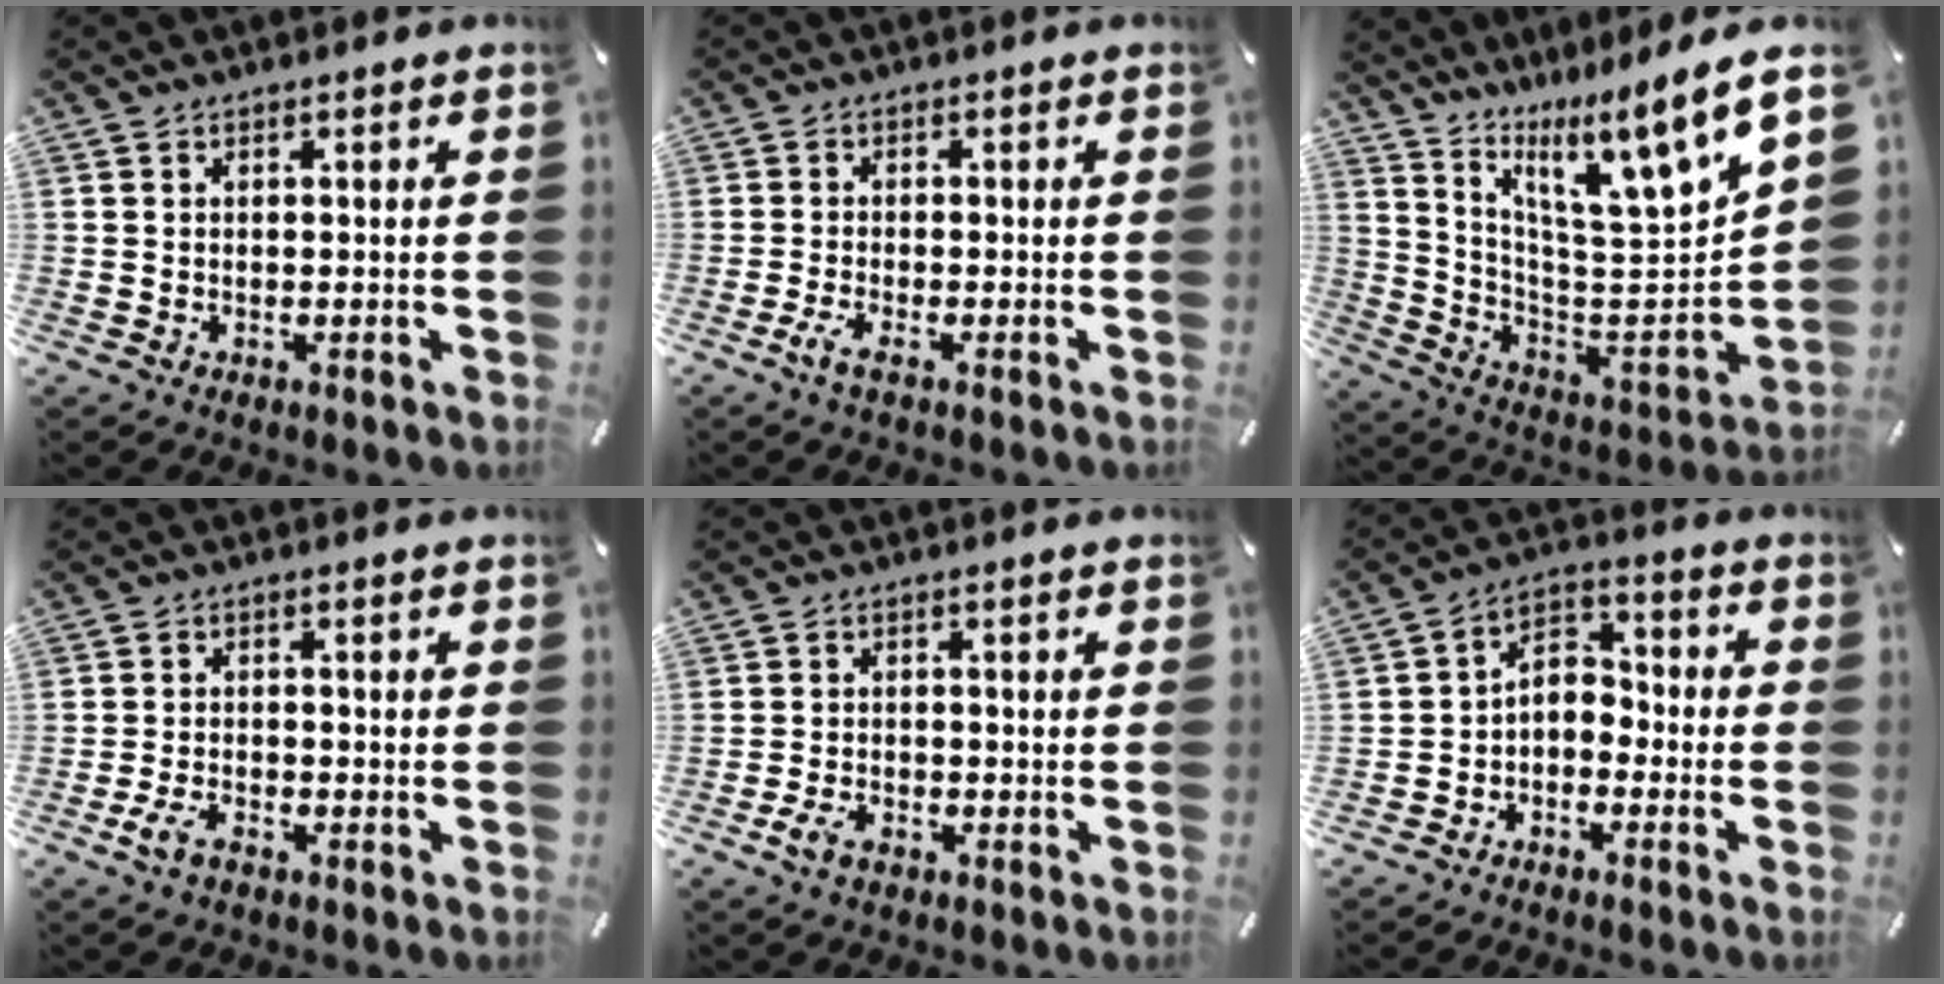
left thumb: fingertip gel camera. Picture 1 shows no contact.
{"total": 2.9, "force": [-1.4, 0.7, 2.4], "torque": [-0.046, 0.000, -0.025]}
{"total": 11.8, "force": [10.3, 0.2, 5.7], "torque": [-0.093, -0.119, 0.157]}
{"total": 4.3, "force": [-2.5, 2.2, 2.7], "torque": [-0.063, 0.008, -0.050]}
{"total": 3.7, "force": [-2.1, 2.2, 2.1], "torque": [-0.056, 0.004, -0.044]}
{"total": 5.2, "force": [-2.8, 3.9, 2.0], "torque": [-0.040, 0.013, -0.057]}